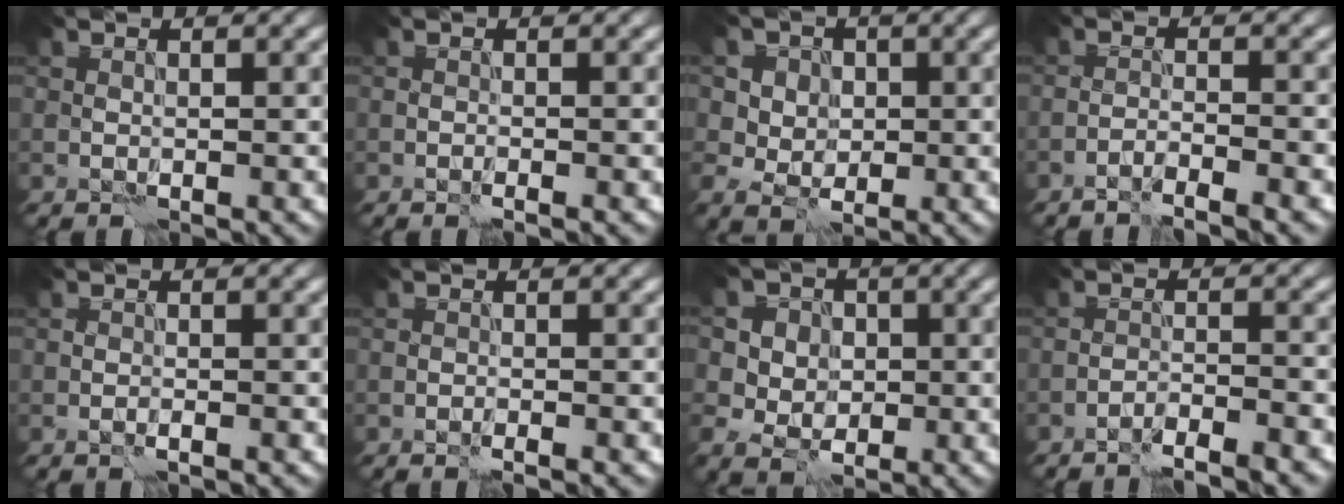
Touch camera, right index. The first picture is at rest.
{"total": 0.7, "force": [-0.6, -0.2, 0.4], "torque": [-0.009, 0.002, -0.012]}
{"total": 5.6, "force": [2.4, 4.5, 2.3], "torque": [-0.044, 0.010, 0.025]}
{"total": 2.5, "force": [-2.2, -0.4, 1.2], "torque": [-0.024, 0.008, -0.044]}
{"total": 0.7, "force": [-0.6, -0.1, 0.4], "torque": [-0.009, 0.003, -0.012]}
{"total": 1.0, "force": [-0.8, -0.3, 0.5], "torque": [-0.009, 0.001, -0.016]}
{"total": 6.2, "force": [1.6, 5.5, 2.5], "torque": [-0.040, 0.024, 0.005]}
{"total": 3.3, "force": [-3.0, -0.3, 1.4], "torque": [-0.021, 0.010, -0.055]}